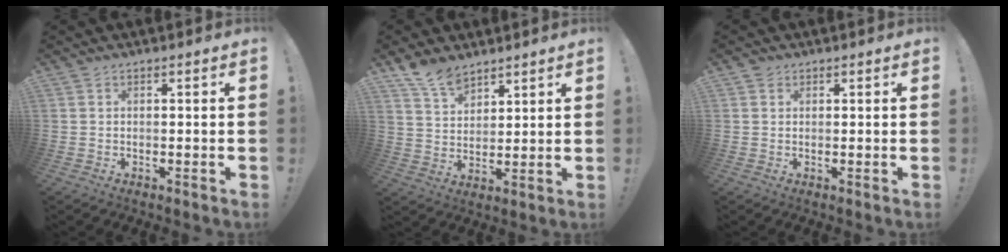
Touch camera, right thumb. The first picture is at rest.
{"total": 9.1, "force": [7.4, 4.3, 3.1], "torque": [-0.058, -0.046, 0.142]}
{"total": 1.1, "force": [0.6, 0.9, 0.1], "torque": [0.003, -0.001, 0.011]}